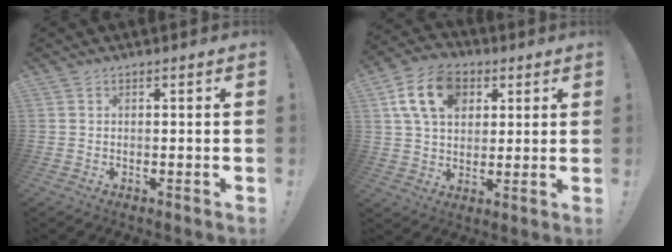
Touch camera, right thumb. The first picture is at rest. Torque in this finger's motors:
{"motor_torque": [-0.13, 1.65, 0.57, -0.34, 0.23]}